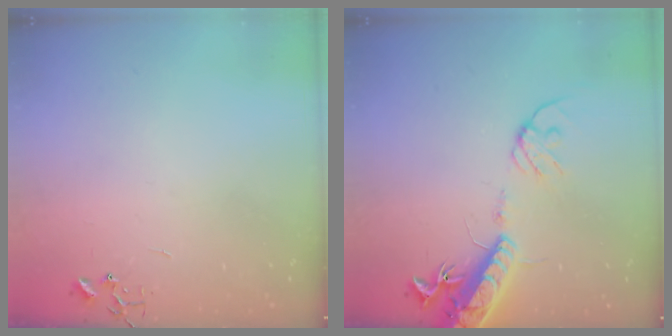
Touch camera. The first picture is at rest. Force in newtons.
{"total": 16.1, "press": 15.7, "slide": 3.6}